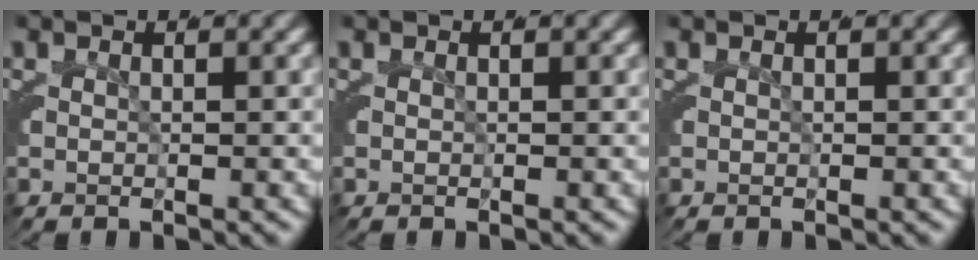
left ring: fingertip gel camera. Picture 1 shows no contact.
{"total": 0.0}
{"total": 0.0}